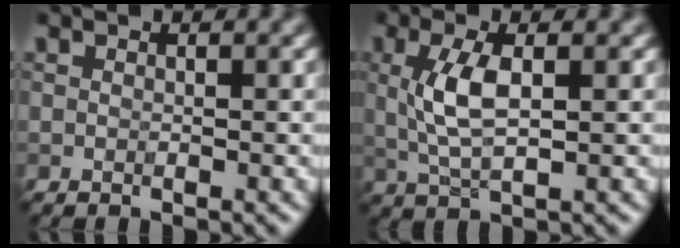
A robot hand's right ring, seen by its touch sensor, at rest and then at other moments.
{"total": 4.2, "force": [0.5, 1.4, 3.9], "torque": [-0.086, 0.004, 0.011]}